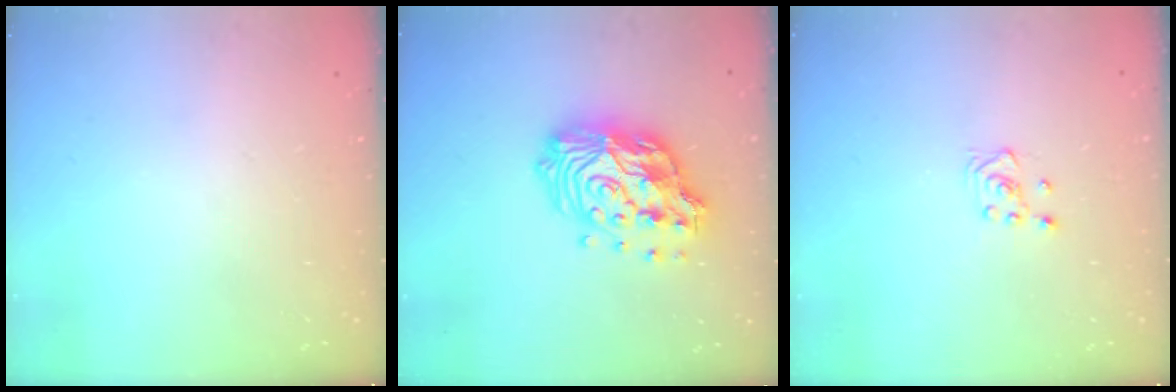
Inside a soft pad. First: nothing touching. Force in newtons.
{"total": 18.7, "press": 18.6, "slide": 1.5}
{"total": 3.0, "press": 2.9, "slide": 0.9}